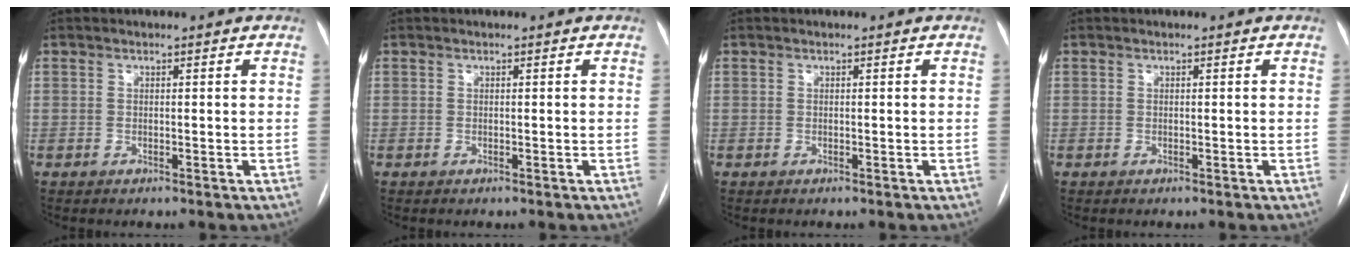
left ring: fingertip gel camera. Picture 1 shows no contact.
{"total": 0.0}
{"total": 0.0}
{"total": 0.0}